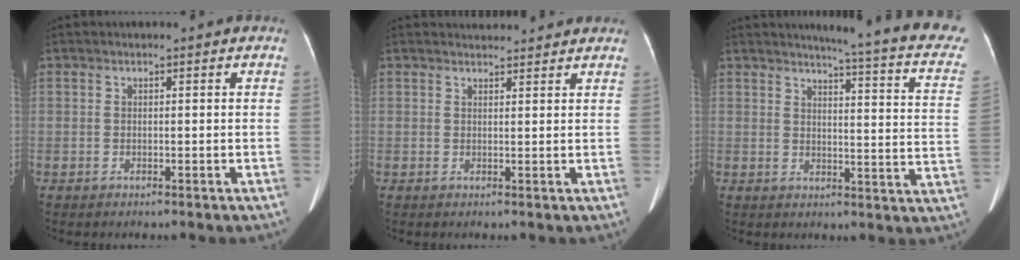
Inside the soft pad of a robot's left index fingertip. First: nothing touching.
{"total": 4.3, "force": [4.2, 0.6, 0.5], "torque": [-0.011, 0.020, 0.050]}
{"total": 17.3, "force": [15.0, 0.7, 8.7], "torque": [-0.105, -0.068, 0.149]}